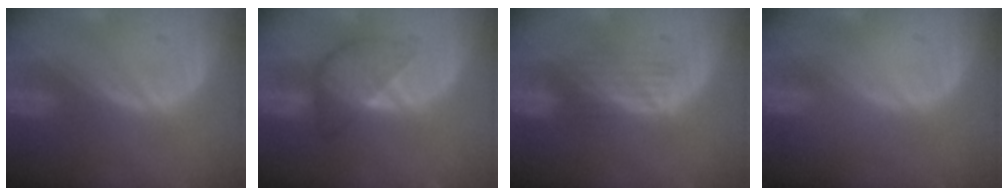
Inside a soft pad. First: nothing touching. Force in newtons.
{"total": 5.5, "press": 5.4, "slide": 0.4}
{"total": 4.3, "press": 3.7, "slide": 2.3}
{"total": 0.0}